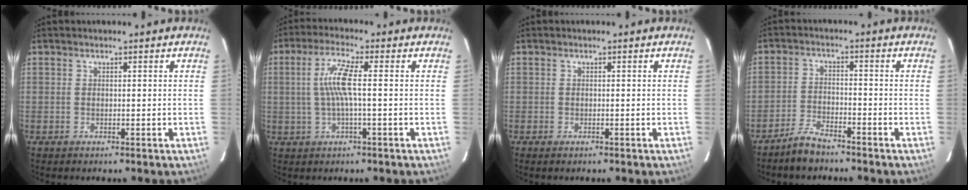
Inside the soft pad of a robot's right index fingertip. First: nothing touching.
{"total": 6.7, "force": [0.0, 0.2, 6.7], "torque": [-0.136, 0.003, 0.005]}
{"total": 0.7, "force": [-0.6, 0.3, 0.3], "torque": [-0.007, -0.004, -0.011]}
{"total": 4.8, "force": [-4.3, 1.2, 1.9], "torque": [-0.057, 0.005, -0.082]}